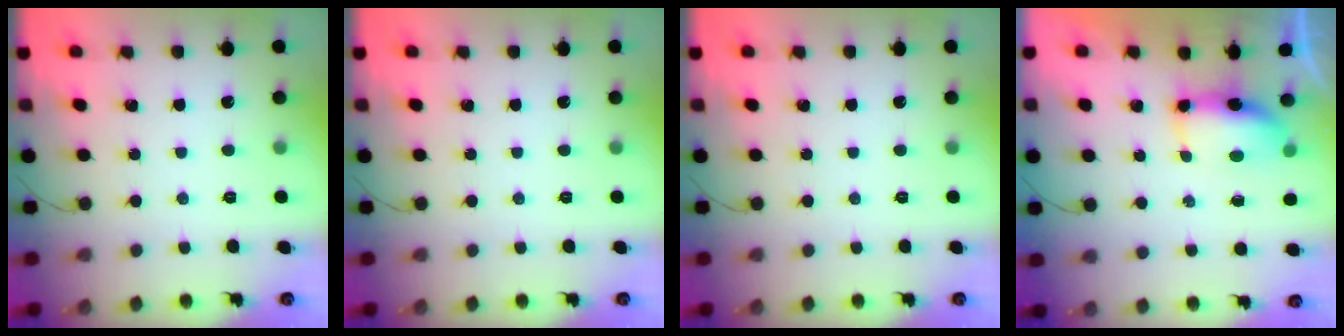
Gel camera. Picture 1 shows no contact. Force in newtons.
{"total": 0.0}
{"total": 0.0}
{"total": 6.3, "press": 6.2, "slide": 0.7}